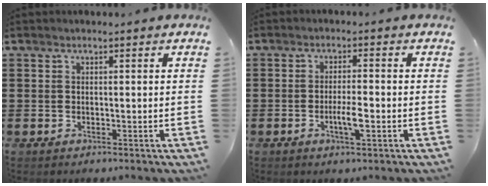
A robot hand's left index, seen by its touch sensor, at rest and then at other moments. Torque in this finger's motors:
{"motor_torque": [0.75, 0.27, 0.12, 0.07]}